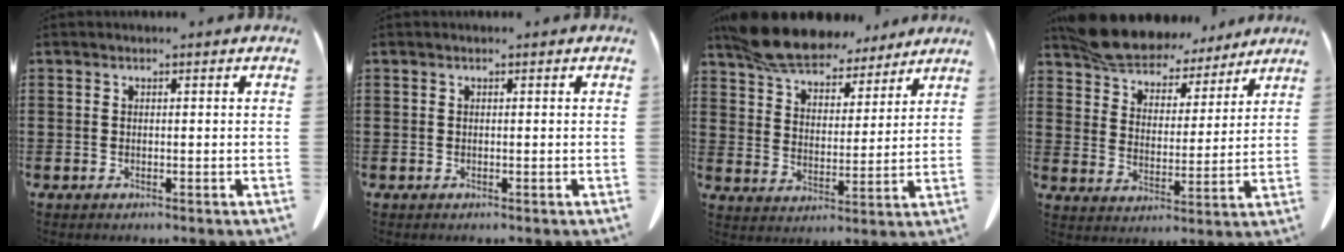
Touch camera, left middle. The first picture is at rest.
{"total": 0.0}
{"total": 10.0, "force": [9.0, 2.8, 3.3], "torque": [-0.095, -0.042, 0.170]}
{"total": 8.8, "force": [8.2, 2.4, 1.7], "torque": [-0.075, -0.039, 0.157]}